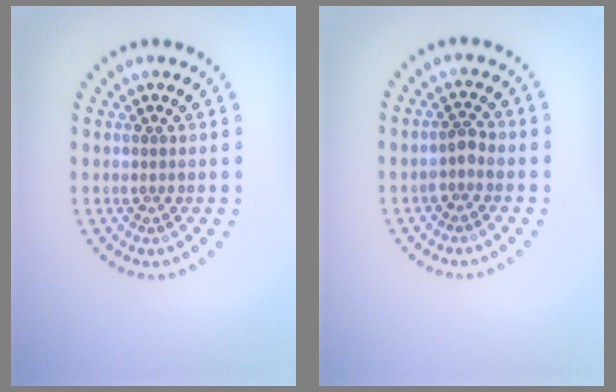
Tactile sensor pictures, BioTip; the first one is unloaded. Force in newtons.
{"total": 1.1, "press": 1.0, "slide": 0.5}